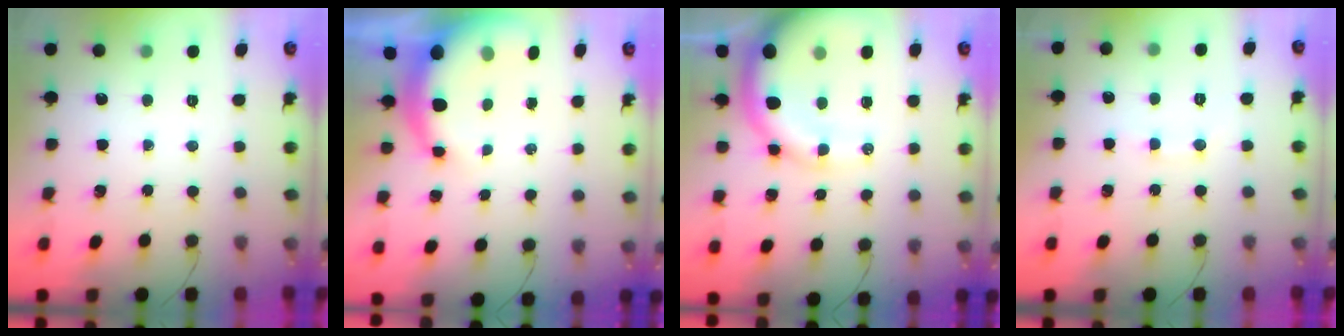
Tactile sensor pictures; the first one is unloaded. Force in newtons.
{"total": 8.2, "press": 8.0, "slide": 1.8}
{"total": 15.0, "press": 14.6, "slide": 3.1}
{"total": 5.0, "press": 4.8, "slide": 1.2}